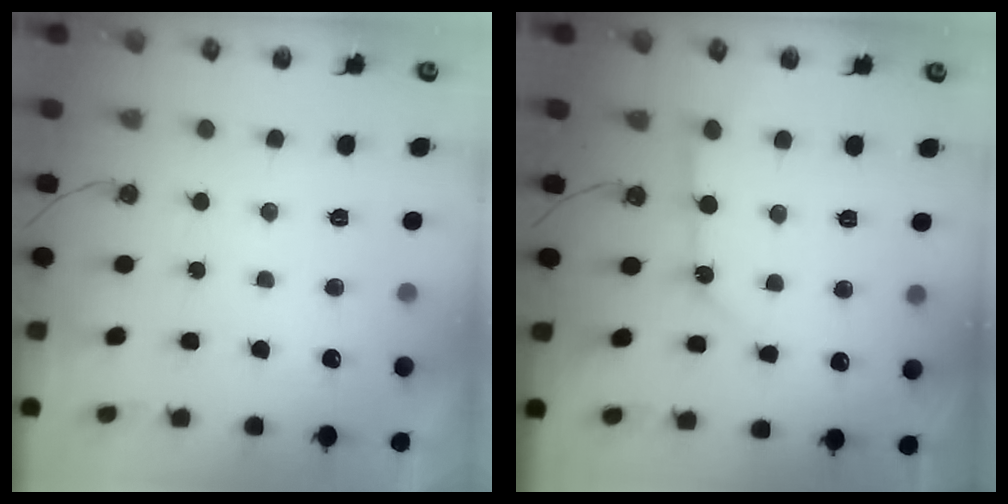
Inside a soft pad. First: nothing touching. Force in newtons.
{"total": 7.0, "press": 7.0, "slide": 0.8}